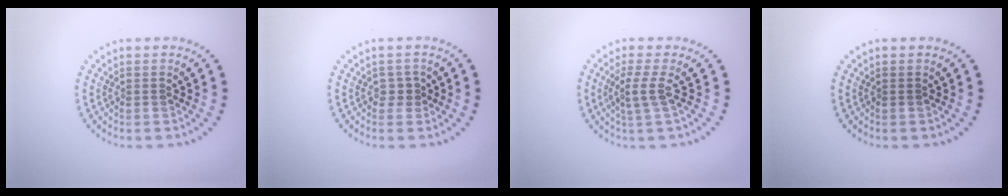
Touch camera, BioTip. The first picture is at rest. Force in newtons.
{"total": 1.2, "press": 1.0, "slide": 0.6}
{"total": 2.3, "press": 1.7, "slide": 1.5}
{"total": 0.0}